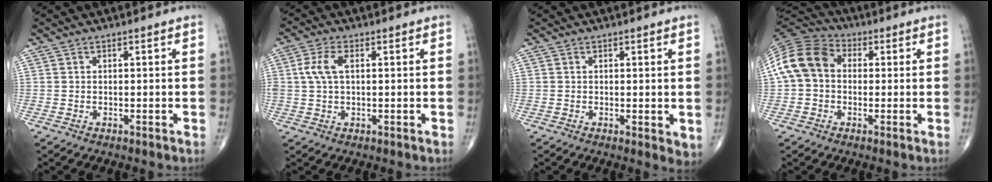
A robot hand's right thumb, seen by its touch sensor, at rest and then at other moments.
{"total": 5.1, "force": [0.9, 2.5, 4.3], "torque": [-0.106, 0.010, 0.017]}
{"total": 2.7, "force": [0.0, 1.0, 2.6], "torque": [-0.031, -0.011, 0.001]}
{"total": 11.7, "force": [0.7, 9.2, 7.1], "torque": [-0.132, 0.034, -0.001]}